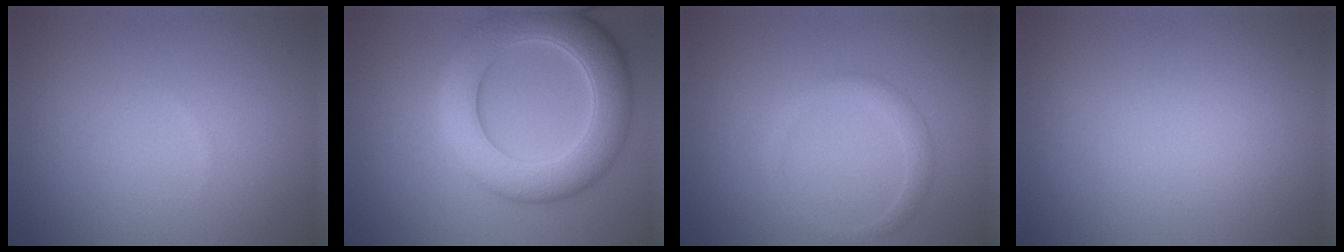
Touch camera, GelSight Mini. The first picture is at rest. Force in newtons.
{"total": 8.4, "press": 8.4, "slide": 0.2}
{"total": 1.7, "press": 1.7, "slide": 0.1}
{"total": 0.0}